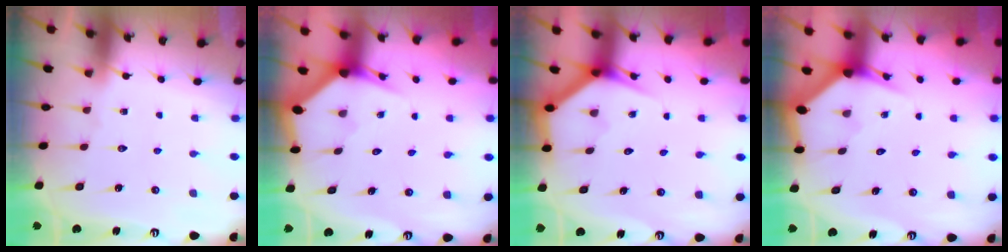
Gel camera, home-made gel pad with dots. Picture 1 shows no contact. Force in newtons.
{"total": 2.8, "press": 2.8, "slide": 0.0}
{"total": 3.6, "press": 3.5, "slide": 0.2}
{"total": 2.8, "press": 2.8, "slide": 0.0}